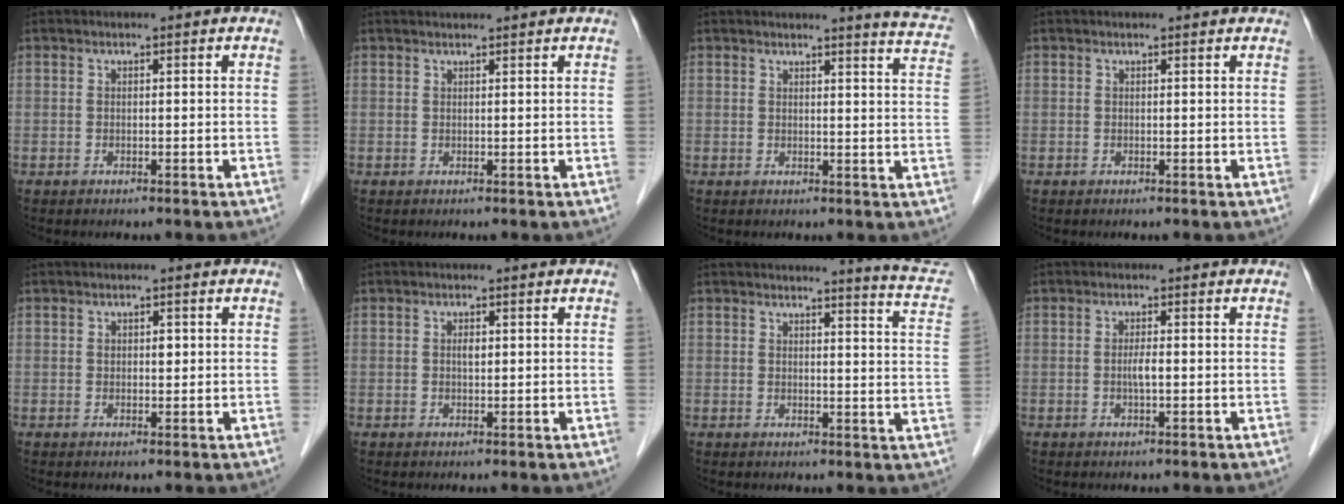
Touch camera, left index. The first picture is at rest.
{"total": 3.2, "force": [3.1, -0.2, 0.9], "torque": [-0.008, 0.023, 0.042]}
{"total": 7.2, "force": [6.8, -0.5, 2.1], "torque": [-0.022, -0.048, 0.050]}
{"total": 1.6, "force": [1.6, 0.2, 0.4], "torque": [-0.012, 0.005, 0.012]}
{"total": 1.3, "force": [0.1, 0.8, 1.0], "torque": [-0.013, -0.001, 0.002]}
{"total": 1.1, "force": [0.0, 0.5, 1.0], "torque": [-0.017, -0.003, 0.001]}
{"total": 8.5, "force": [8.2, -1.3, 1.4], "torque": [-0.020, -0.080, 0.071]}
{"total": 1.6, "force": [-0.4, 0.1, 1.6], "torque": [-0.030, -0.003, -0.007]}